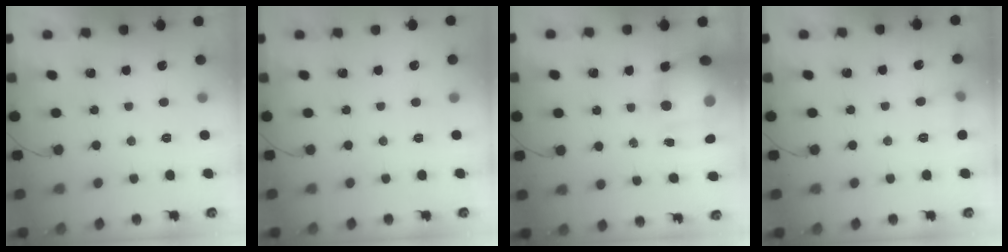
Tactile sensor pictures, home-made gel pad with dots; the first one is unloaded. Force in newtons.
{"total": 0.0}
{"total": 18.3, "press": 16.3, "slide": 8.4}
{"total": 7.2, "press": 4.4, "slide": 5.7}